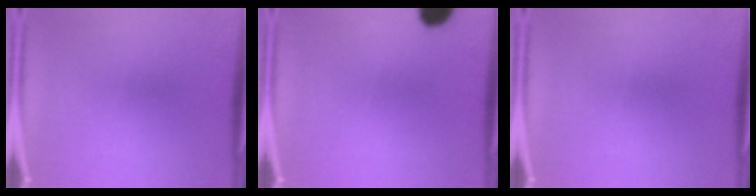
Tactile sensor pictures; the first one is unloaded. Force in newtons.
{"total": 6.6}
{"total": 0.0}